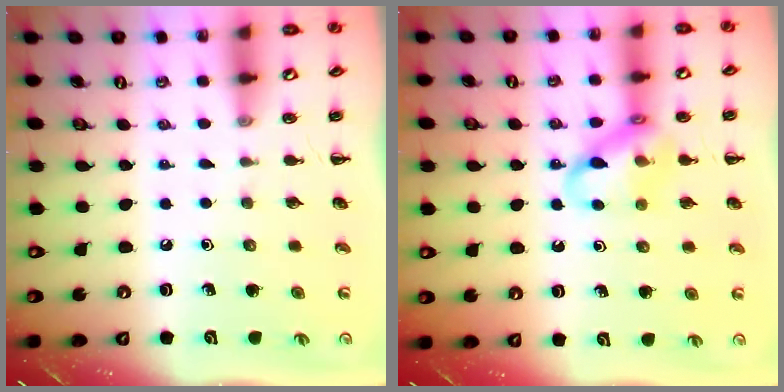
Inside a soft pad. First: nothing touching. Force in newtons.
{"total": 13.7, "press": 13.5, "slide": 2.1}